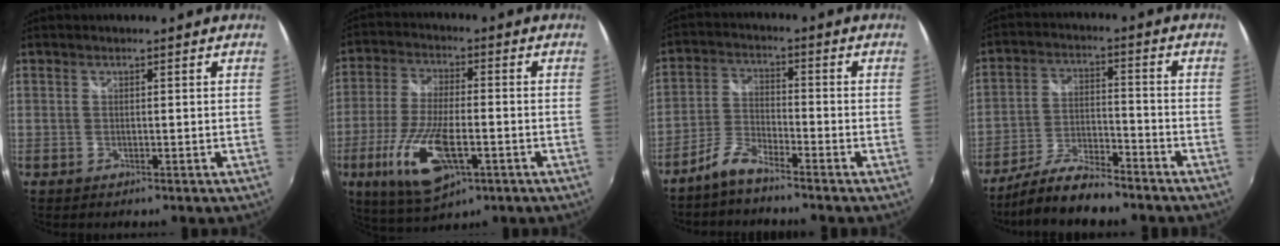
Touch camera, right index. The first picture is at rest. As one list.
[{"total": 14.6, "force": [-5.3, 5.3, 12.6], "torque": [-0.265, -0.024, -0.096]}, {"total": 5.2, "force": [-4.4, 1.0, 2.4], "torque": [-0.059, 0.008, -0.095]}, {"total": 11.7, "force": [-9.9, 2.4, 5.7], "torque": [-0.130, -0.008, -0.178]}]